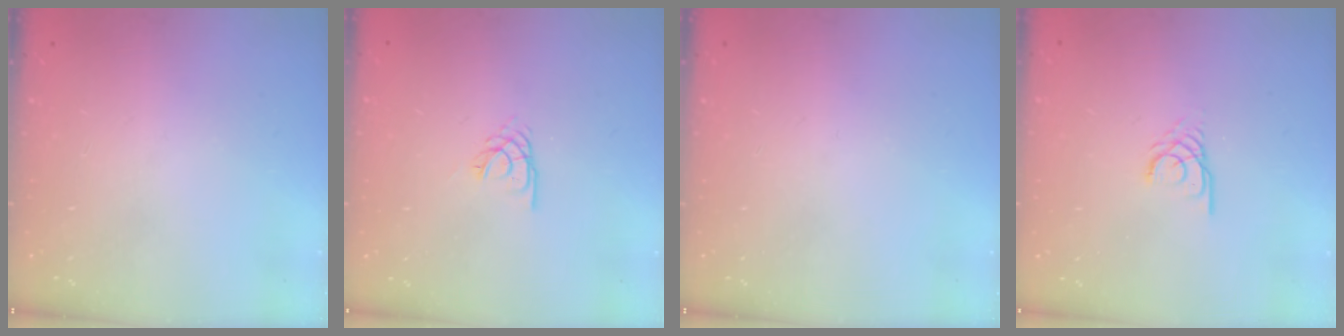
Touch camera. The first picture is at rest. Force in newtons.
{"total": 2.2, "press": 2.2, "slide": 0.3}
{"total": 0.0}
{"total": 2.2, "press": 2.2, "slide": 0.2}